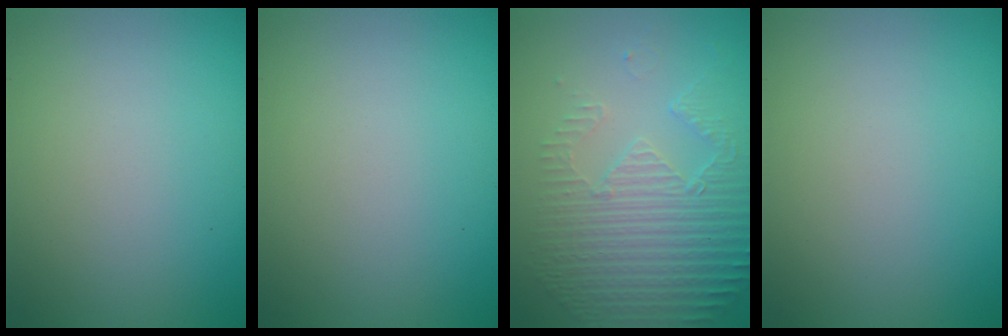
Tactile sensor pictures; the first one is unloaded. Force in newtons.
{"total": 0.0}
{"total": 5.2, "press": 3.6, "slide": 3.7}
{"total": 0.0}